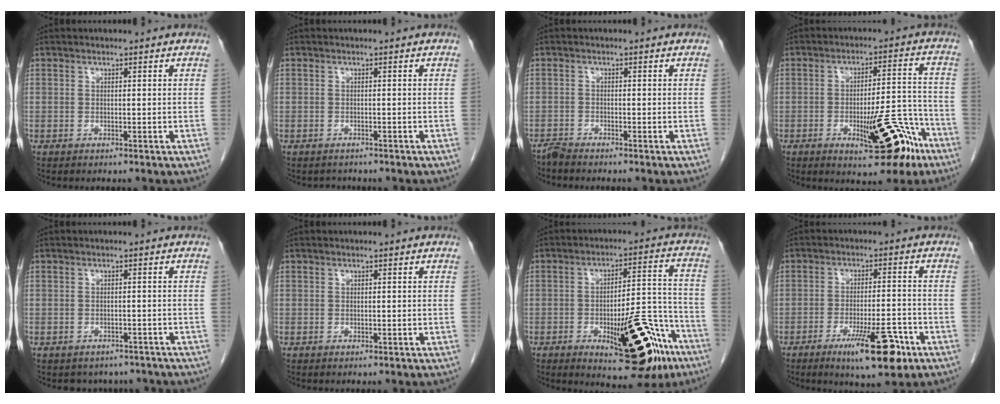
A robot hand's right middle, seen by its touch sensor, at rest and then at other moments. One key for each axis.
{"total": 1.6, "fx": -1.5, "fy": 0.7, "fz": 0.1, "tx": -0.005, "ty": -0.001, "tz": -0.020}
{"total": 1.4, "fx": -1.4, "fy": -0.1, "fz": 0.0, "tx": -0.002, "ty": -0.004, "tz": -0.029}
{"total": 12.2, "fx": -6.4, "fy": 3.4, "fz": 9.8, "tx": -0.131, "ty": 0.013, "tz": -0.084}
{"total": 5.5, "fx": -4.8, "fy": 2.8, "fz": 0.3, "tx": 0.006, "ty": 0.012, "tz": -0.051}
{"total": 0.0}
{"total": 17.6, "fx": -8.9, "fy": 5.2, "fz": 14.2, "tx": -0.146, "ty": 0.019, "tz": -0.111}
{"total": 9.8, "fx": -5.6, "fy": 1.7, "fz": 7.8, "tx": -0.121, "ty": -0.011, "tz": -0.082}